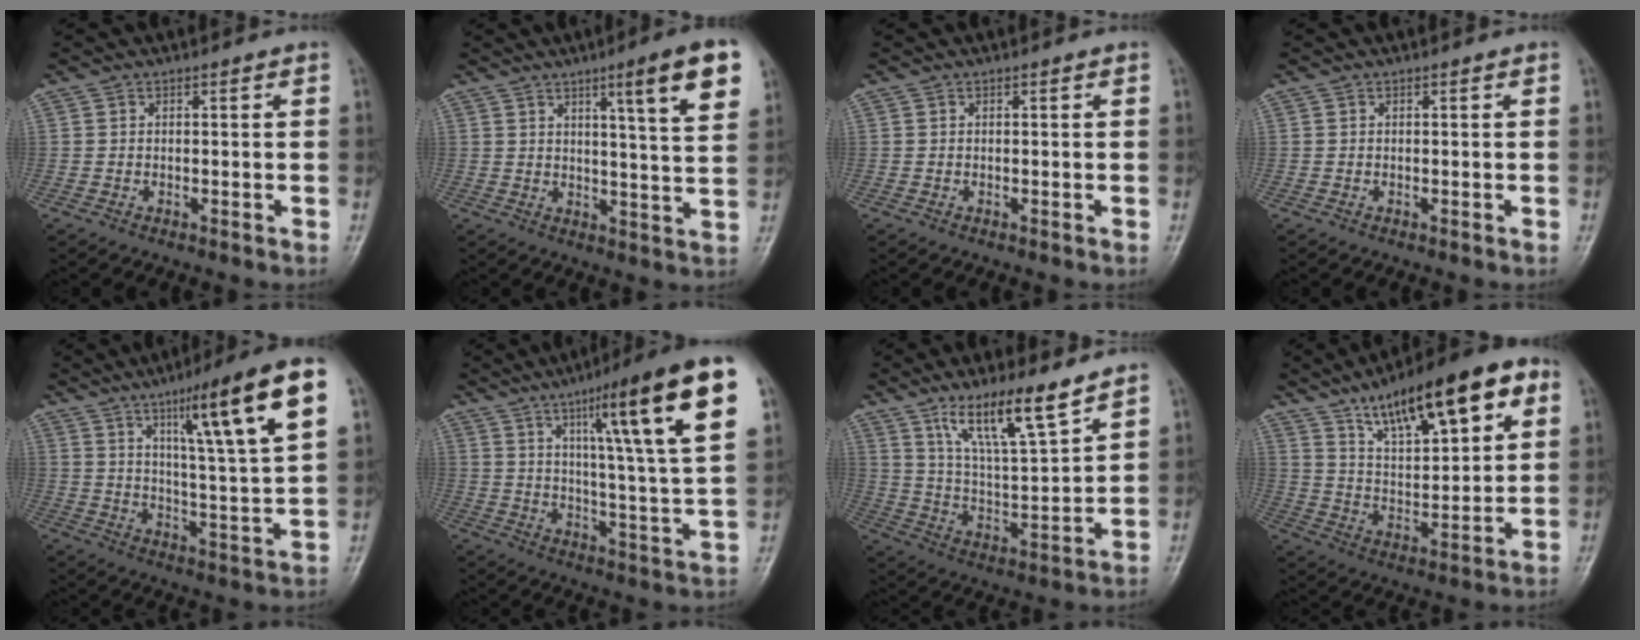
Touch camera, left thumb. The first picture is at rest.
{"total": 11.8, "force": [5.9, 0.8, 10.2], "torque": [-0.137, -0.024, 0.079]}
{"total": 0.0}
{"total": 0.0}
{"total": 18.6, "force": [8.6, 2.0, 16.4], "torque": [-0.239, -0.025, 0.128]}
{"total": 22.0, "force": [10.2, 2.3, 19.3], "torque": [-0.266, -0.023, 0.147]}
{"total": 13.3, "force": [9.2, 2.2, 9.3], "torque": [-0.158, -0.056, 0.175]}
{"total": 20.4, "force": [10.7, 7.1, 15.9], "torque": [-0.213, -0.021, 0.176]}